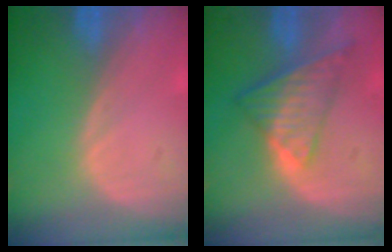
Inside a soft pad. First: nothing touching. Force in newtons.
{"total": 7.6, "press": 6.4, "slide": 4.2}